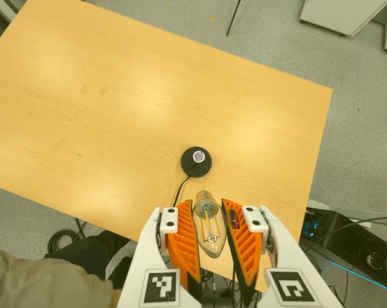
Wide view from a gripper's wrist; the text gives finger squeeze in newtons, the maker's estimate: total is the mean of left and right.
{"total": 18.7, "left": 20.3, "right": 17.0}